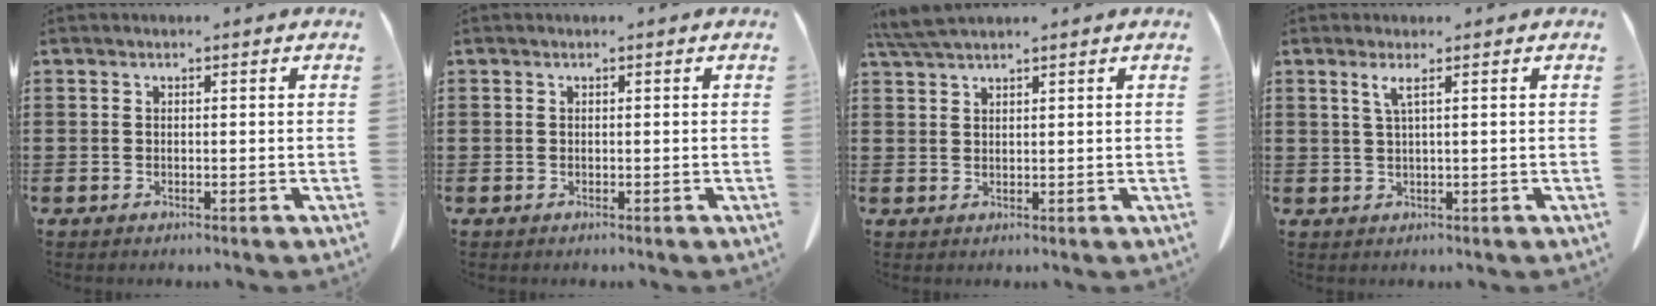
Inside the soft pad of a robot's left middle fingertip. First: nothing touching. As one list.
[{"total": 0.0}, {"total": 3.3, "force": [2.8, 0.2, 1.8], "torque": [-0.043, 0.000, 0.055]}, {"total": 2.0, "force": [0.8, -0.2, 1.8], "torque": [-0.038, -0.005, 0.014]}]